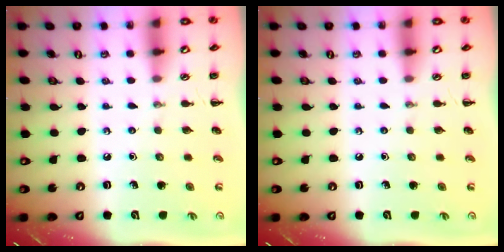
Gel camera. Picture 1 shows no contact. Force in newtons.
{"total": 0.0}